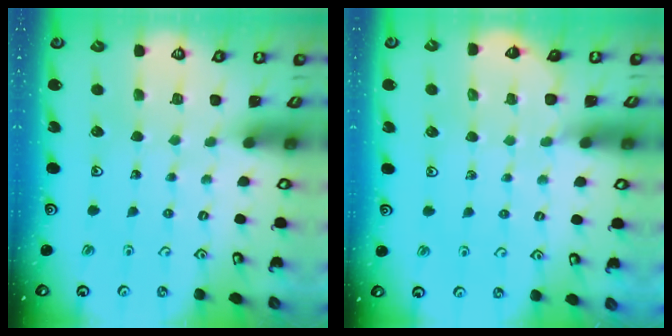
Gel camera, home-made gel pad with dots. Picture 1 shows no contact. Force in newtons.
{"total": 4.7, "press": 4.7, "slide": 0.7}